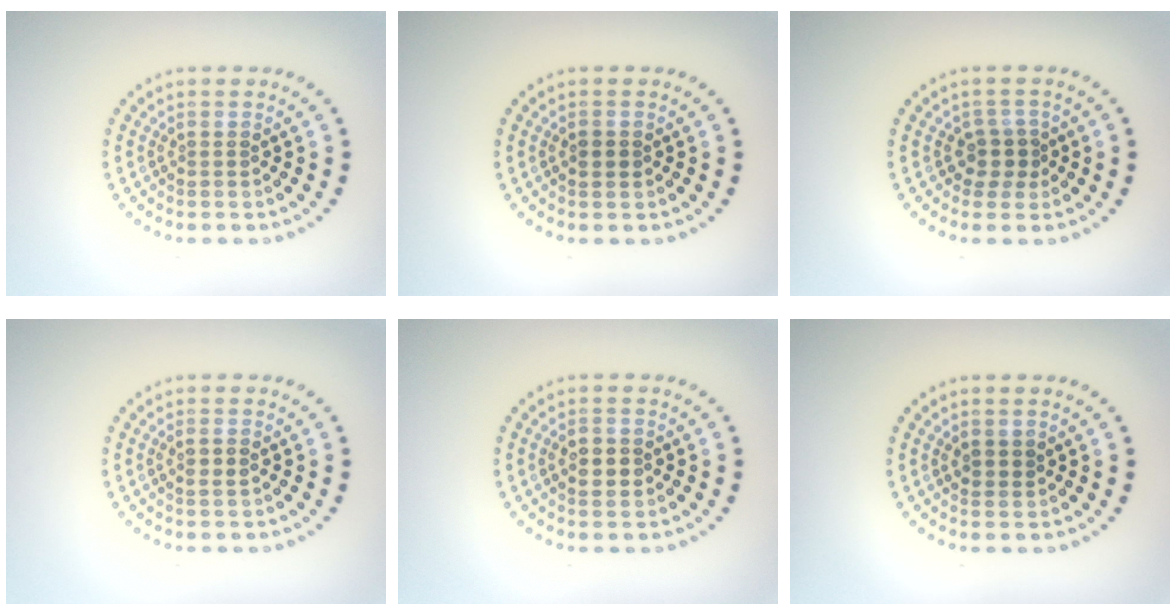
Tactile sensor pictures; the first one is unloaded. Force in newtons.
{"total": 1.0, "press": 1.0, "slide": 0.1}
{"total": 2.0, "press": 1.6, "slide": 1.1}
{"total": 1.1, "press": 1.0, "slide": 0.5}
{"total": 2.5, "press": 2.5, "slide": 0.0}
{"total": 1.3, "press": 1.1, "slide": 0.5}